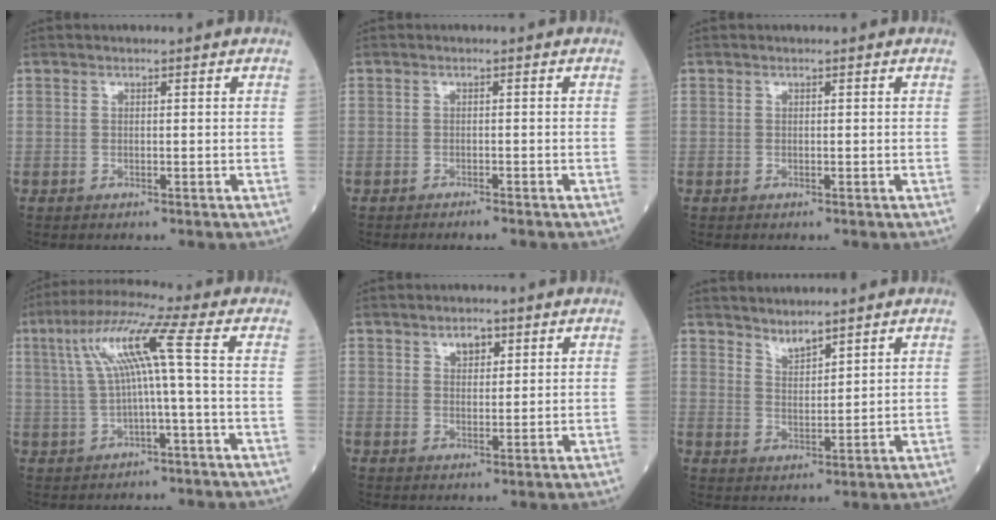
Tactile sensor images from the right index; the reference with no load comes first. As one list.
[{"total": 1.3, "force": [-1.2, 0.0, 0.5], "torque": [-0.011, 0.000, -0.018]}, {"total": 0.0}, {"total": 8.9, "force": [1.0, -0.8, 8.8], "torque": [-0.168, 0.032, 0.024]}, {"total": 2.7, "force": [1.6, 1.5, 1.6], "torque": [-0.024, 0.000, 0.028]}, {"total": 3.0, "force": [2.9, 0.4, 0.9], "torque": [-0.017, -0.002, 0.057]}]